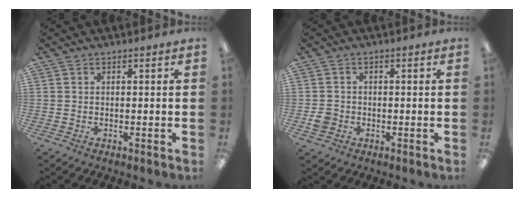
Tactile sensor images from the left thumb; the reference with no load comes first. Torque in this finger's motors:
{"motor_torque": [0.01, 1.26, 0.17, -0.38, 0.00]}